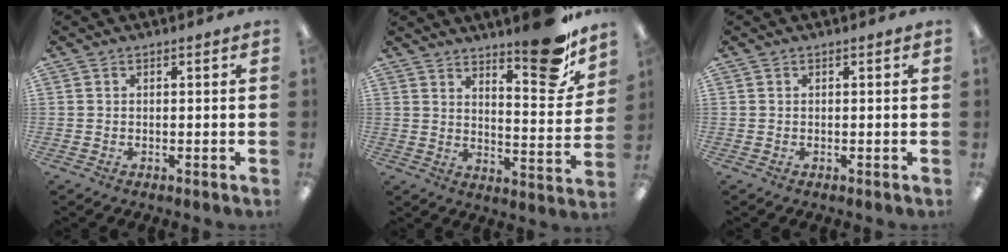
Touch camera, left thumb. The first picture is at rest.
{"total": 14.3, "force": [11.0, 4.1, 8.1], "torque": [-0.094, -0.085, 0.181]}
{"total": 0.0}